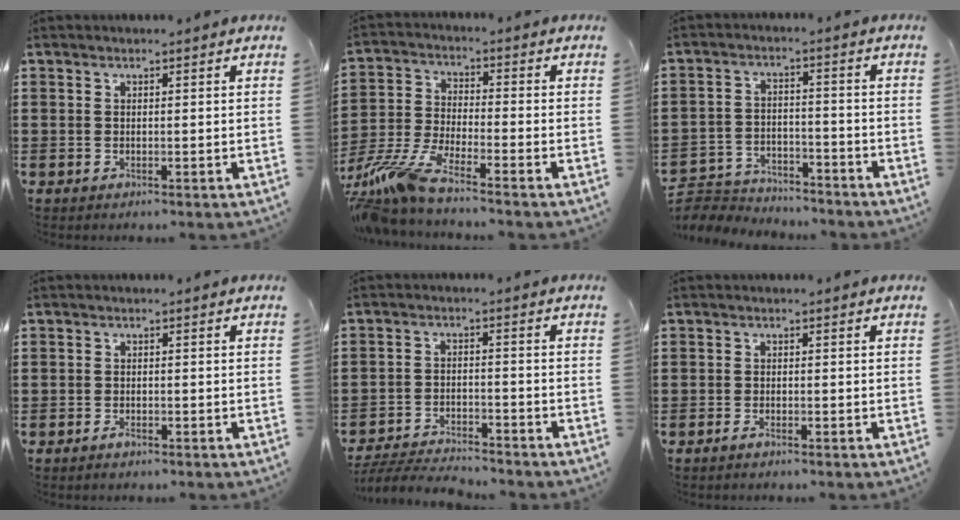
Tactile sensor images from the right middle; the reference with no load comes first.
{"total": 7.7, "force": [-6.7, 0.1, 3.6], "torque": [-0.100, -0.017, -0.138]}
{"total": 4.7, "force": [-4.6, 1.0, 0.2], "torque": [-0.013, 0.008, -0.099]}
{"total": 1.0, "force": [-0.7, 0.5, 0.6], "torque": [-0.012, -0.003, -0.012]}
{"total": 4.5, "force": [-4.4, 0.4, 0.9], "torque": [-0.023, 0.001, -0.093]}
{"total": 1.0, "force": [-0.8, 0.2, 0.6], "torque": [-0.016, -0.006, -0.014]}